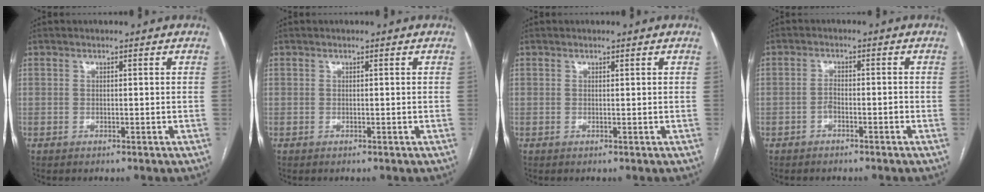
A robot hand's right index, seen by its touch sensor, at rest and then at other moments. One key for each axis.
{"total": 0.0}
{"total": 0.0}
{"total": 1.8, "fx": -1.0, "fy": 0.6, "fz": 1.3, "tx": -0.022, "ty": 0.003, "tz": -0.016}